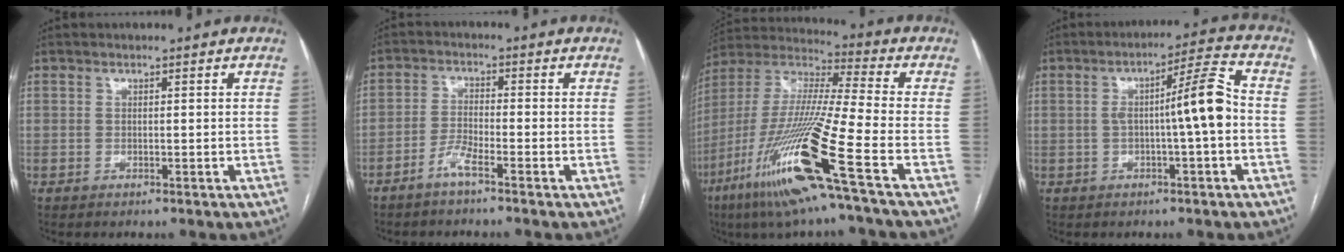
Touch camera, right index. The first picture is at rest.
{"total": 3.3, "force": [-2.5, 0.1, 2.2], "torque": [-0.046, -0.001, -0.054]}
{"total": 21.4, "force": [-9.9, -0.6, 18.9], "torque": [-0.412, -0.051, -0.196]}
{"total": 8.2, "force": [-0.7, 0.0, 8.1], "torque": [-0.125, 0.022, -0.011]}